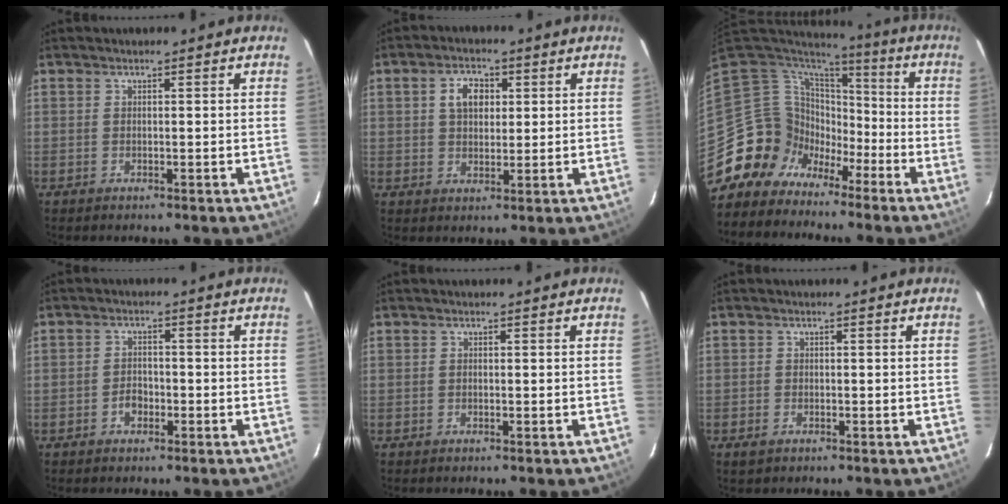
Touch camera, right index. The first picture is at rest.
{"total": 5.4, "force": [1.6, 3.8, 3.4], "torque": [-0.059, 0.015, 0.031]}
{"total": 12.4, "force": [-6.9, 10.2, 1.6], "torque": [-0.059, 0.039, -0.129]}
{"total": 2.7, "force": [-1.5, 1.9, 1.3], "torque": [-0.024, 0.006, -0.025]}
{"total": 0.0}
{"total": 1.8, "force": [-1.1, 1.2, 0.7], "torque": [-0.014, -0.001, -0.020]}